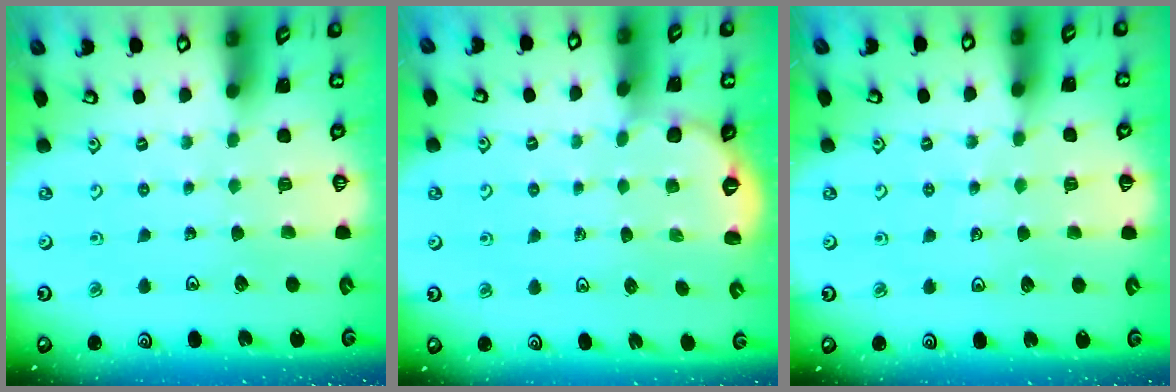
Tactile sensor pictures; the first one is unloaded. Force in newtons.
{"total": 2.9, "press": 2.8, "slide": 0.9}
{"total": 5.0, "press": 4.8, "slide": 1.3}